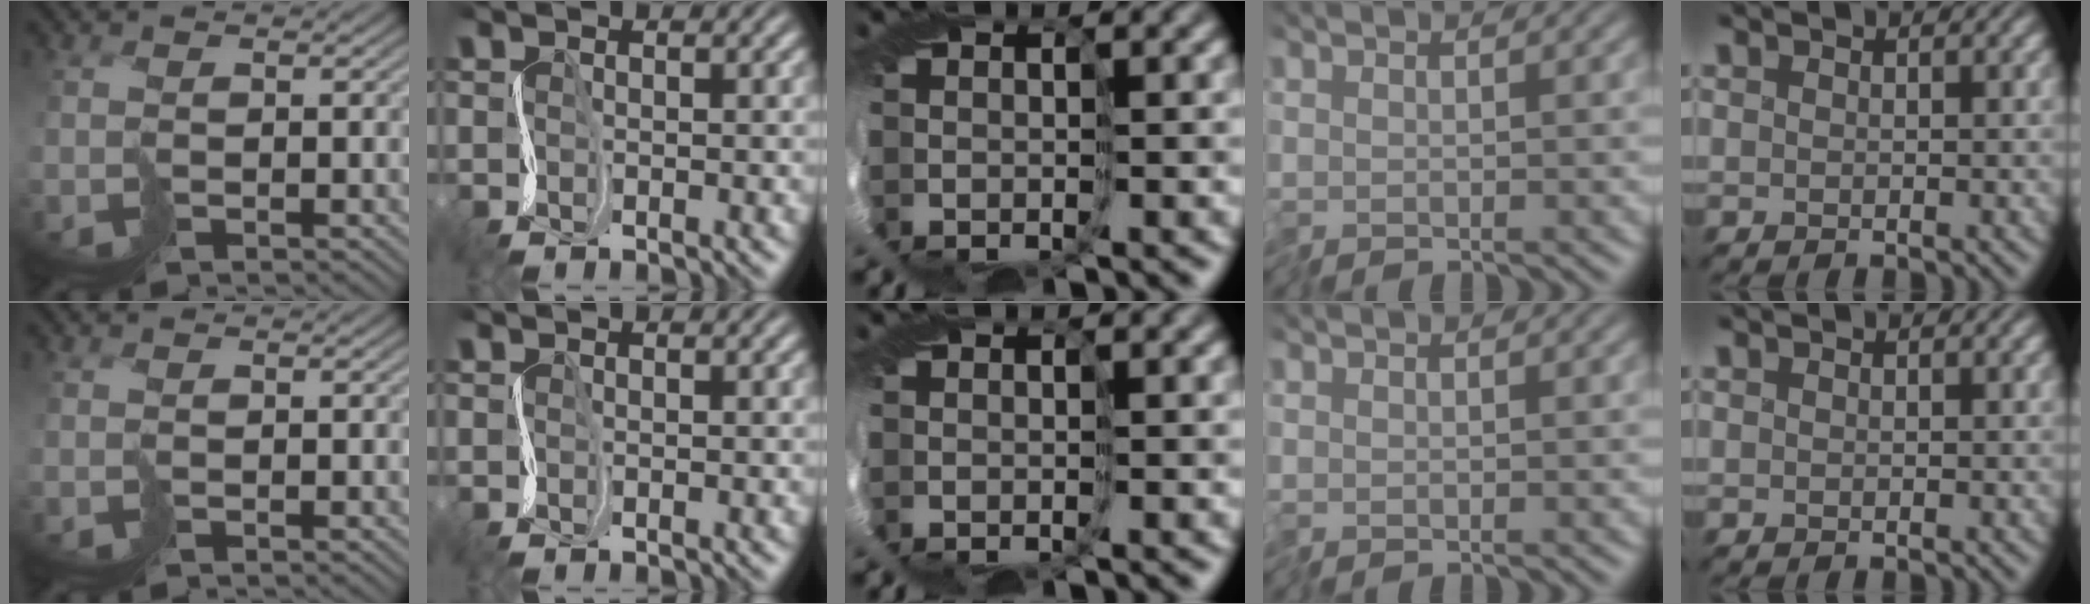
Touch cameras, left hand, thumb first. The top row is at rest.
{}